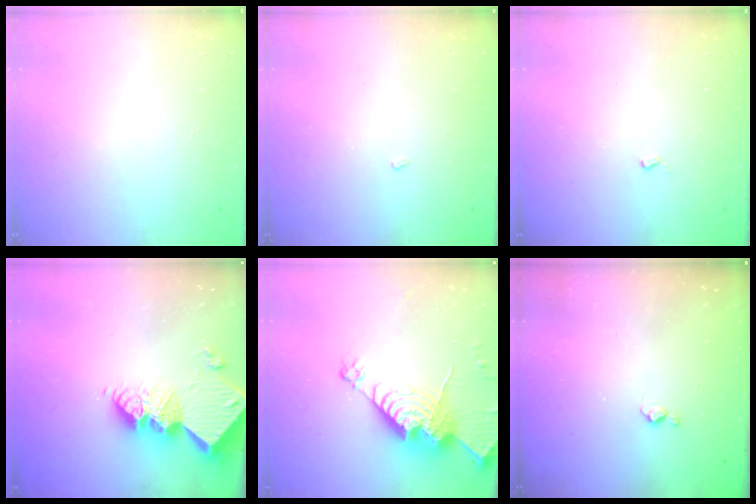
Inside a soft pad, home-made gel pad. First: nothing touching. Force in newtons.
{"total": 2.4, "press": 2.3, "slide": 0.4}
{"total": 2.7, "press": 2.6, "slide": 0.4}
{"total": 16.7, "press": 16.6, "slide": 1.4}
{"total": 17.2, "press": 17.2, "slide": 1.7}
{"total": 3.8, "press": 3.8, "slide": 0.3}